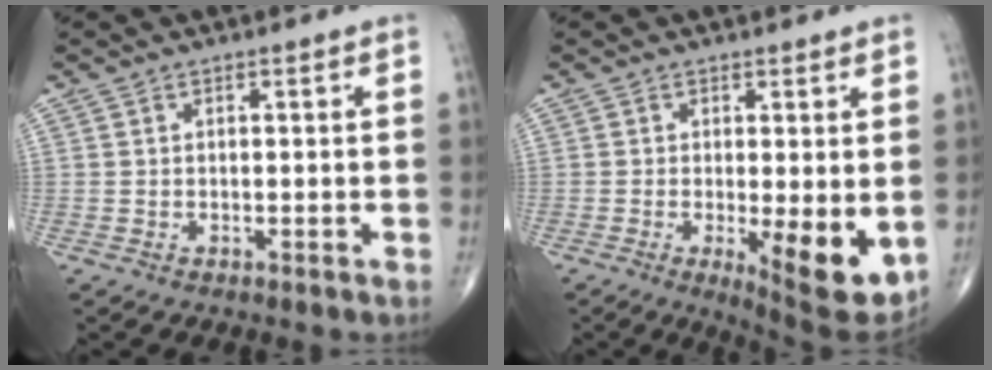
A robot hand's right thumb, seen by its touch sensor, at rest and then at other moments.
{"total": 10.0, "force": [-1.7, 3.1, 9.3], "torque": [-0.125, -0.026, -0.017]}